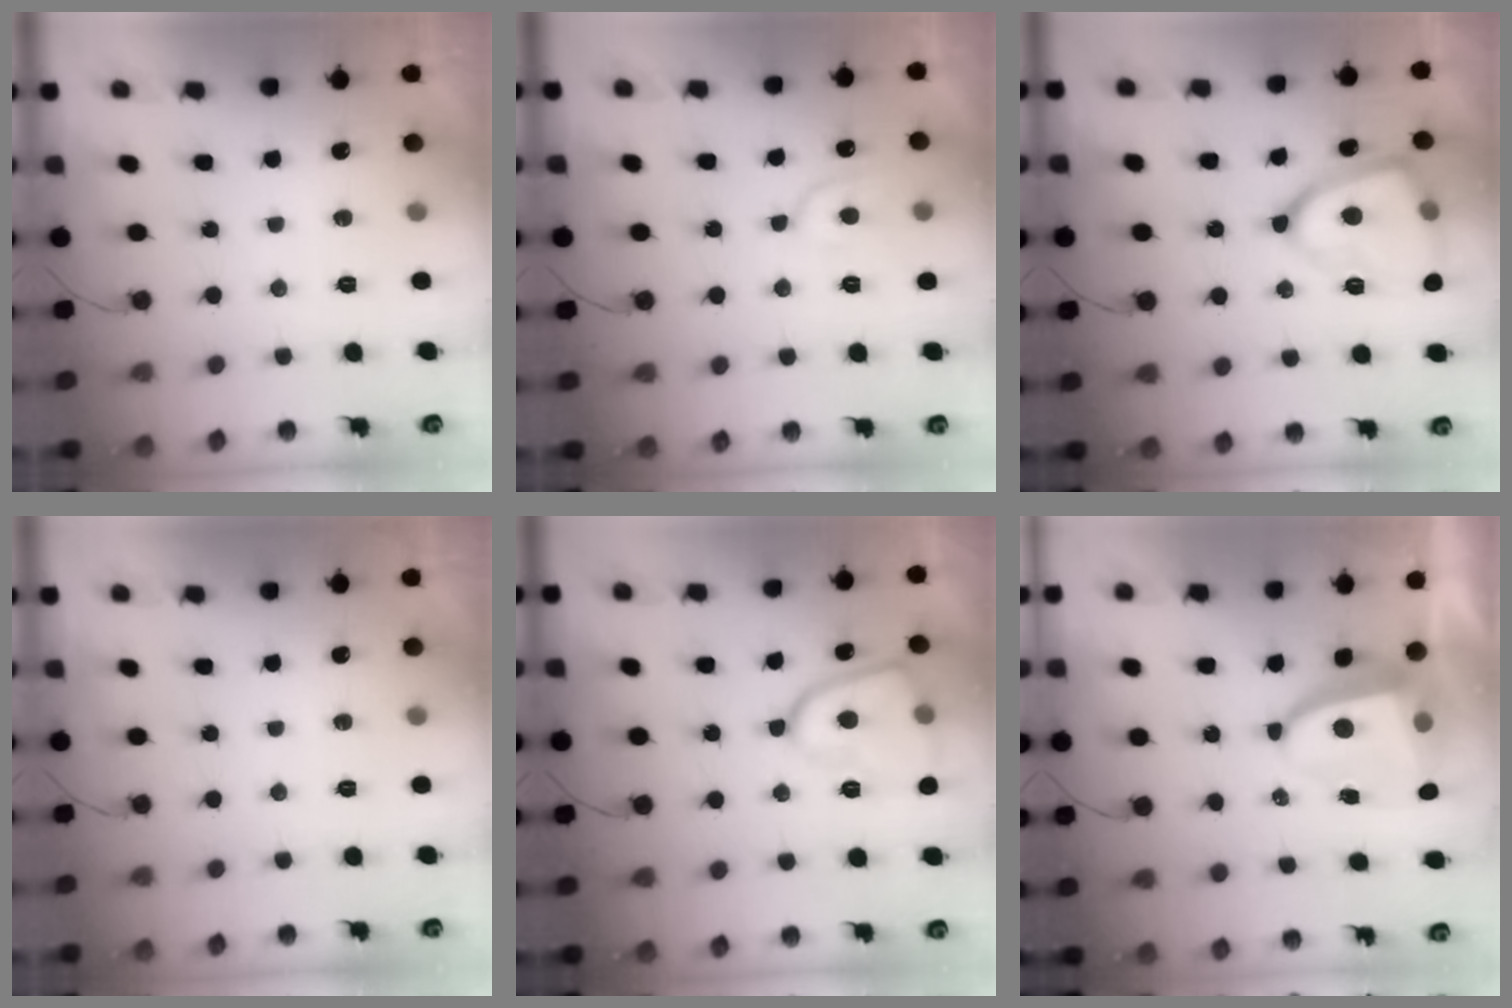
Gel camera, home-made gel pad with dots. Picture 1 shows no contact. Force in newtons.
{"total": 7.6, "press": 7.6, "slide": 0.8}
{"total": 17.4, "press": 17.3, "slide": 1.7}
{"total": 0.0}
{"total": 12.4, "press": 12.3, "slide": 1.2}
{"total": 5.7, "press": 5.7, "slide": 0.4}